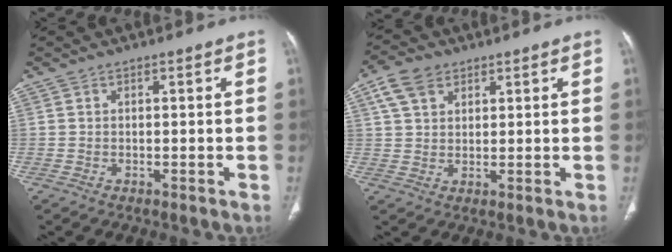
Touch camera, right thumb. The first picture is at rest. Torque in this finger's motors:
{"motor_torque": [-0.58, 0.58, 0.39, -0.39, 0.03]}